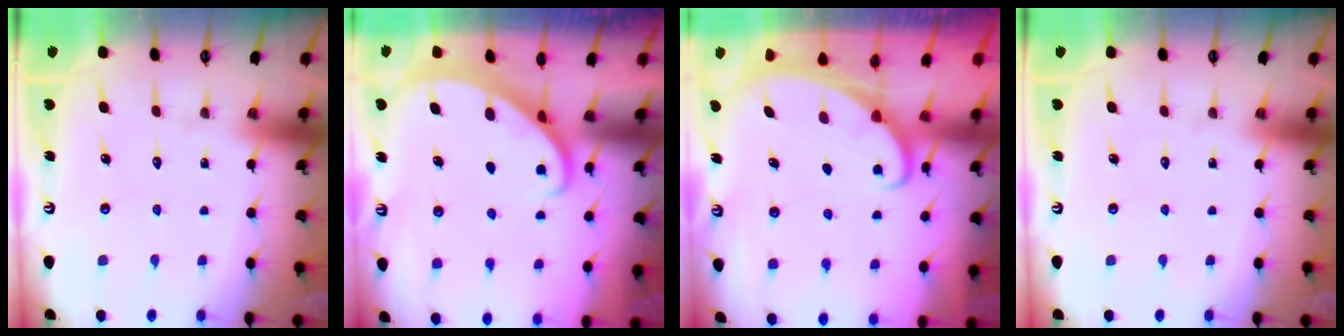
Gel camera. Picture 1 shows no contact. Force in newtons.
{"total": 3.9, "press": 3.9, "slide": 0.3}
{"total": 2.3, "press": 2.3, "slide": 0.3}
{"total": 0.0}